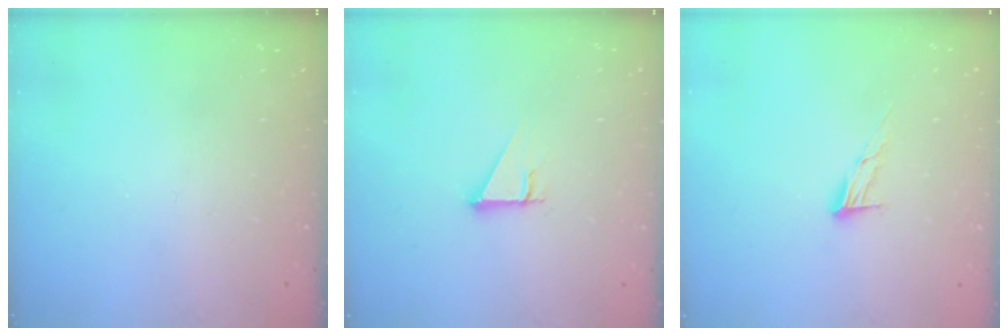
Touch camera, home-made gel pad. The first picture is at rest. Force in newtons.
{"total": 2.5, "press": 2.5, "slide": 0.1}
{"total": 7.2, "press": 7.2, "slide": 0.4}